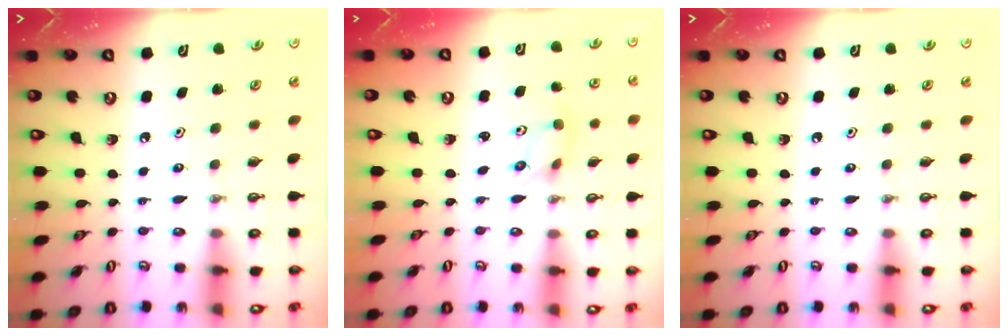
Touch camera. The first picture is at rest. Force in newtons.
{"total": 2.0, "press": 1.8, "slide": 0.9}
{"total": 0.0}